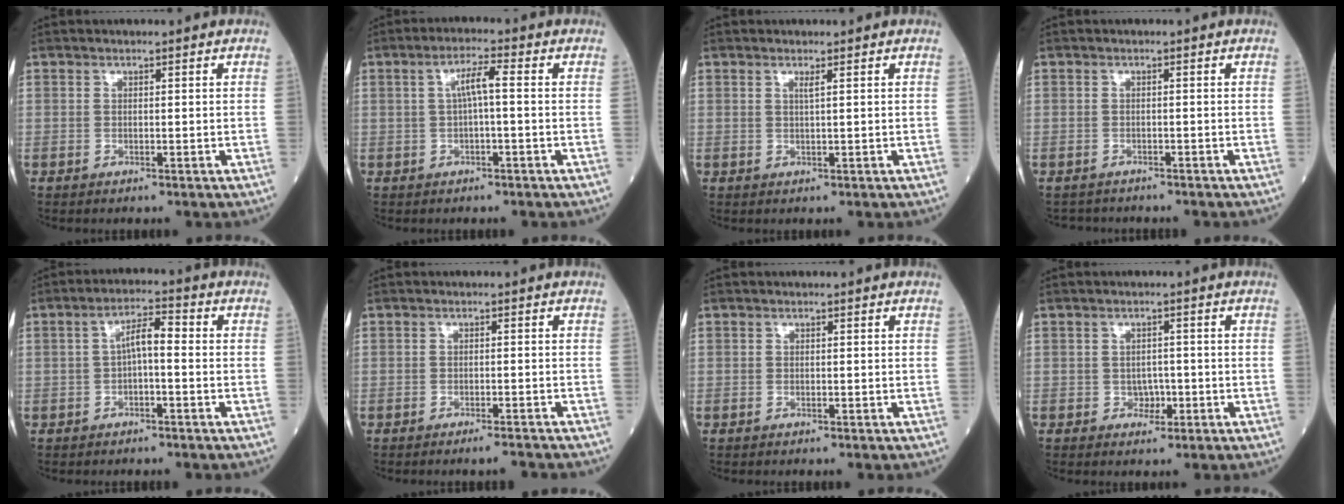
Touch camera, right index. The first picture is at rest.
{"total": 3.8, "force": [0.3, 0.3, 3.8], "torque": [-0.069, 0.013, 0.006]}
{"total": 0.9, "force": [0.5, -0.2, 0.8], "torque": [-0.021, -0.004, 0.009]}
{"total": 2.3, "force": [-2.2, 0.8, -0.3], "torque": [0.001, -0.003, -0.035]}
{"total": 4.2, "force": [-0.3, 1.0, 4.0], "torque": [-0.067, 0.017, -0.007]}
{"total": 2.6, "force": [-2.5, -0.3, 0.8], "torque": [-0.010, -0.004, -0.035]}
{"total": 0.0}
{"total": 2.1, "force": [-0.6, 1.6, 1.2], "torque": [-0.011, 0.005, -0.007]}